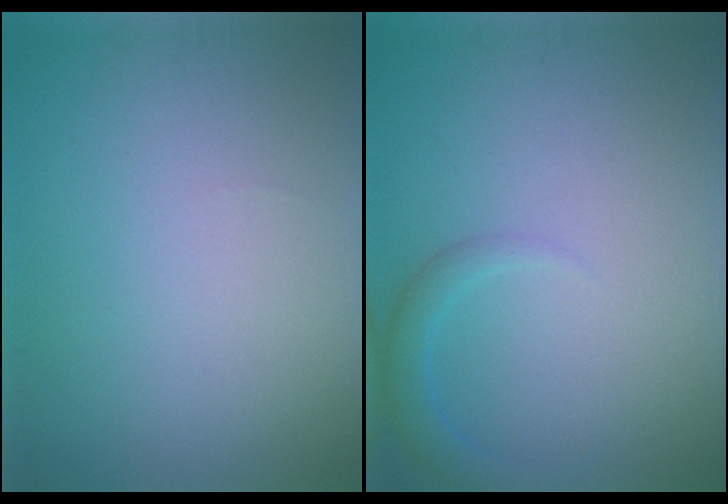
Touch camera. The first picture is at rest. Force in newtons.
{"total": 1.8, "press": 1.8, "slide": 0.2}